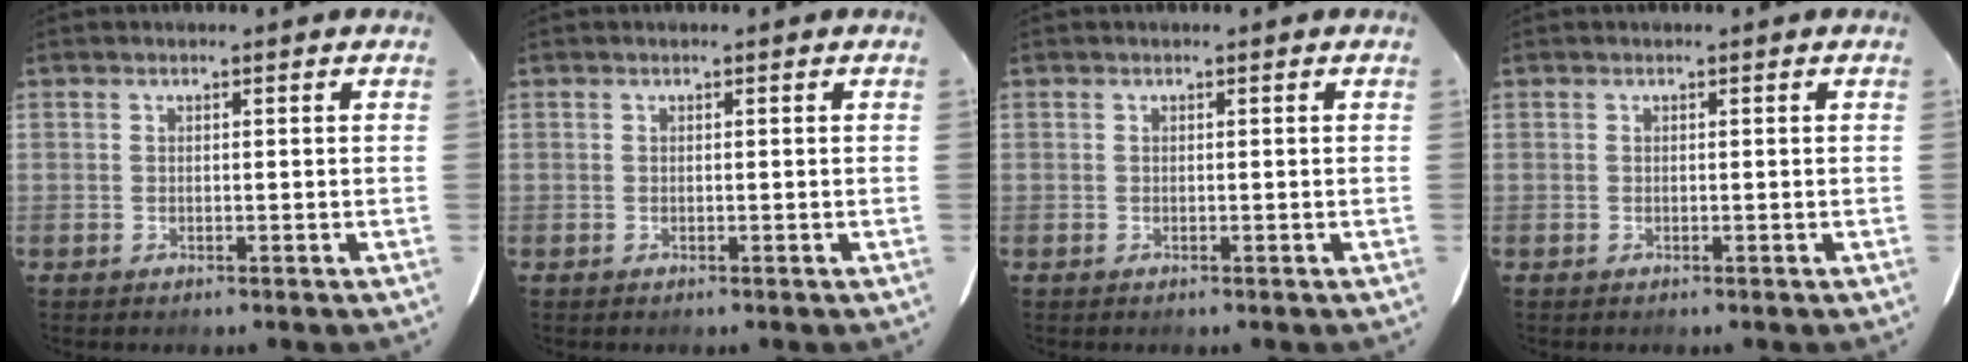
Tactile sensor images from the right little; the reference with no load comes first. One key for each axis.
{"total": 0.0}
{"total": 0.0}
{"total": 0.0}